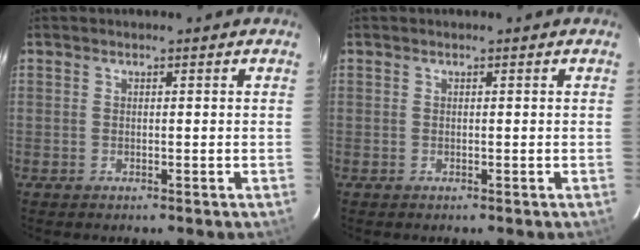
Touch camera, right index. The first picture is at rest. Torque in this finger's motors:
{"motor_torque": [0.00, 0.00, 0.01, 0.00]}